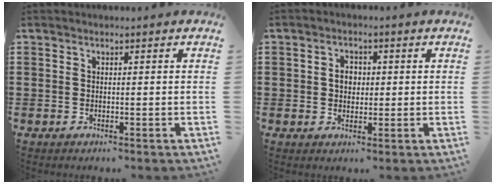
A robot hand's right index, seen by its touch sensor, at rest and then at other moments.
{"total": 2.8, "force": [0.2, 2.1, 1.7], "torque": [-0.040, 0.010, 0.001]}